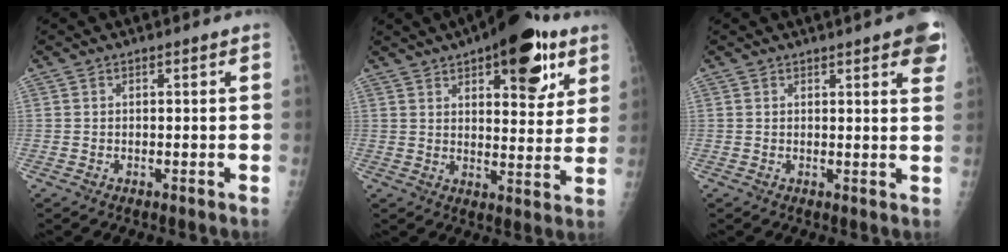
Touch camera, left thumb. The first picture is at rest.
{"total": 18.3, "force": [9.9, 7.4, 13.5], "torque": [-0.149, -0.030, 0.138]}
{"total": 8.1, "force": [4.6, 1.7, 6.4], "torque": [-0.056, -0.007, 0.047]}